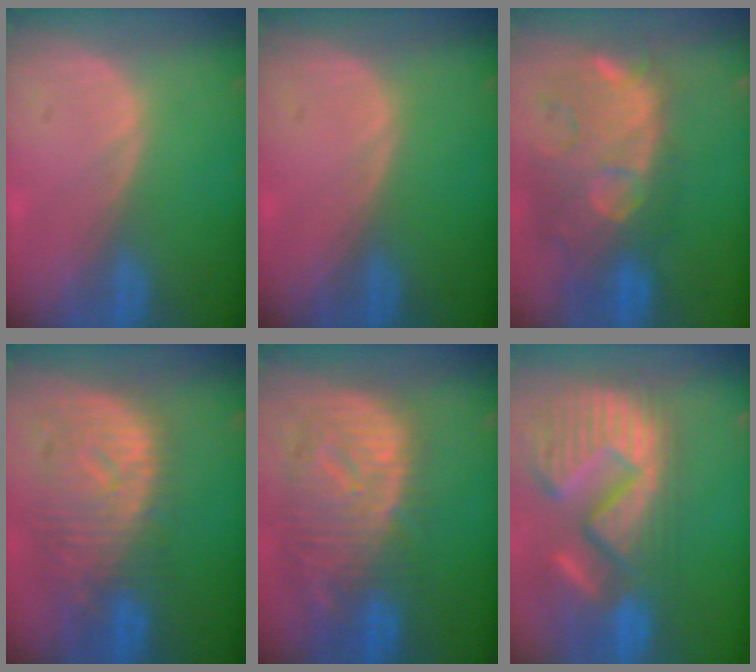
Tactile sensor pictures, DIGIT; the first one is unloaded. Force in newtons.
{"total": 0.0}
{"total": 12.2, "press": 11.0, "slide": 5.4}
{"total": 10.8, "press": 9.6, "slide": 5.0}
{"total": 12.5, "press": 10.9, "slide": 6.2}
{"total": 15.4, "press": 12.7, "slide": 8.6}